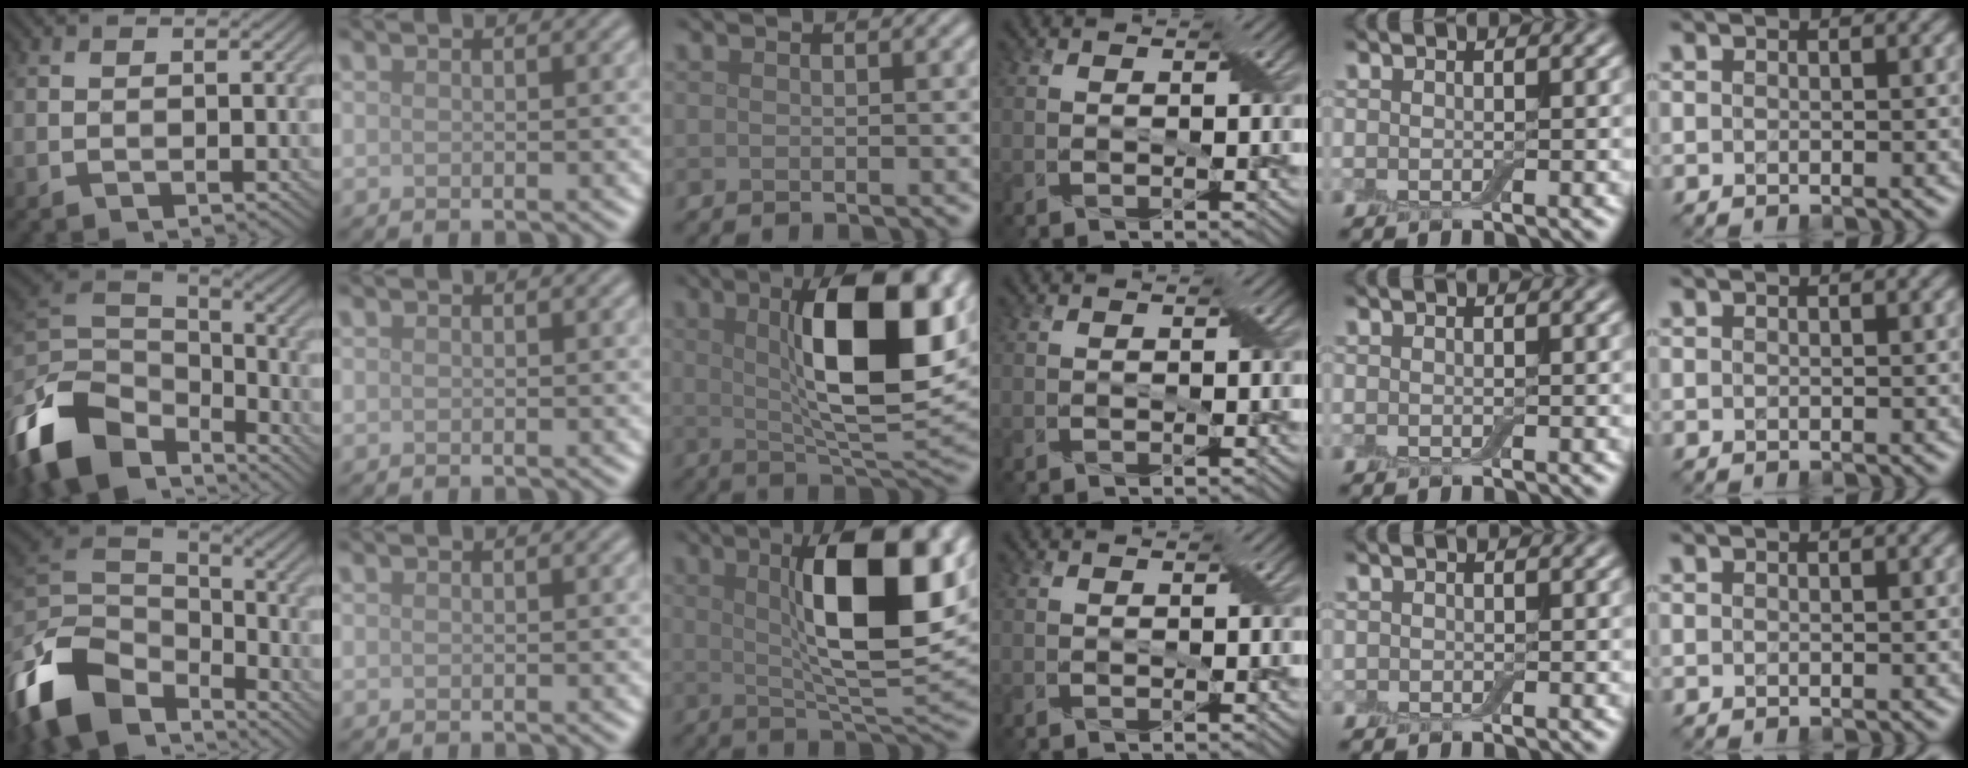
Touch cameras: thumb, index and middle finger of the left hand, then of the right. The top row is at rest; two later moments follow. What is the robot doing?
{"motion": "open", "object": "airpods case & airpods"}